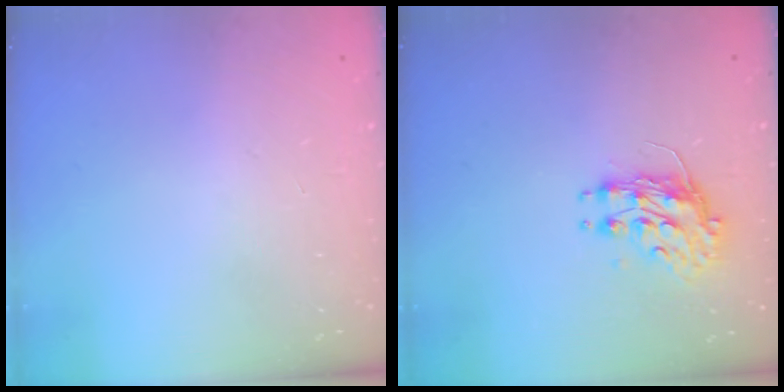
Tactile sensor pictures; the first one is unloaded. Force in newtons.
{"total": 8.4, "press": 8.4, "slide": 0.3}